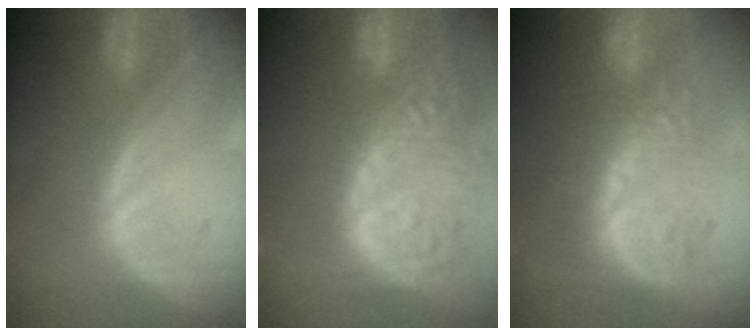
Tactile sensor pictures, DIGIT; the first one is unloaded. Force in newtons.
{"total": 15.4, "press": 12.7, "slide": 8.7}
{"total": 10.0, "press": 8.7, "slide": 5.0}